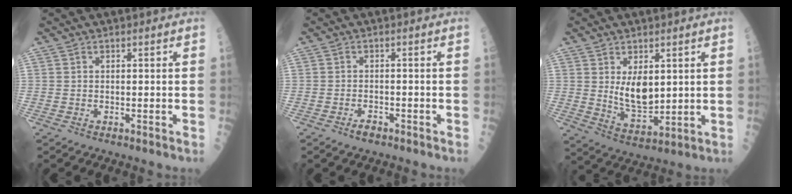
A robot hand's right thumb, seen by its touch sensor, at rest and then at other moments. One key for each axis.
{"total": 1.9, "fx": -1.3, "fy": 0.8, "fz": 1.0, "tx": -0.015, "ty": 0.009, "tz": -0.023}
{"total": 8.3, "fx": 1.9, "fy": 4.5, "fz": 6.7, "tx": -0.092, "ty": -0.026, "tz": 0.049}